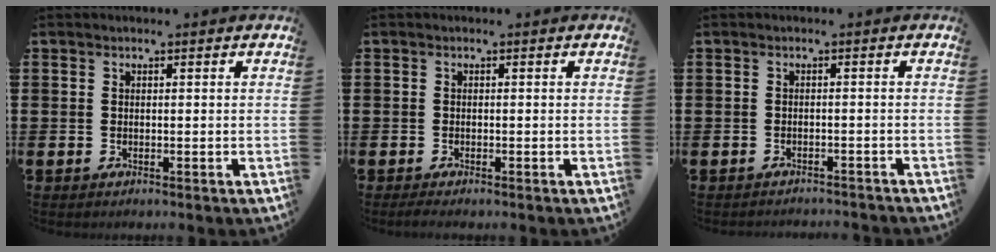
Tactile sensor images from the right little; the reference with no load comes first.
{"total": 0.8, "force": [-0.5, 0.1, 0.5], "torque": [-0.010, -0.002, -0.010]}
{"total": 1.1, "force": [-1.1, -0.1, -0.1], "torque": [-0.001, 0.002, -0.024]}